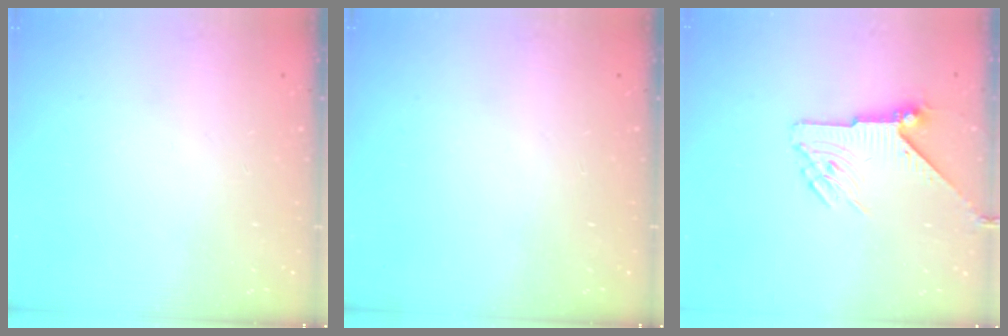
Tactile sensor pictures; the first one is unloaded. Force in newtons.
{"total": 0.0}
{"total": 6.4, "press": 6.4, "slide": 0.1}